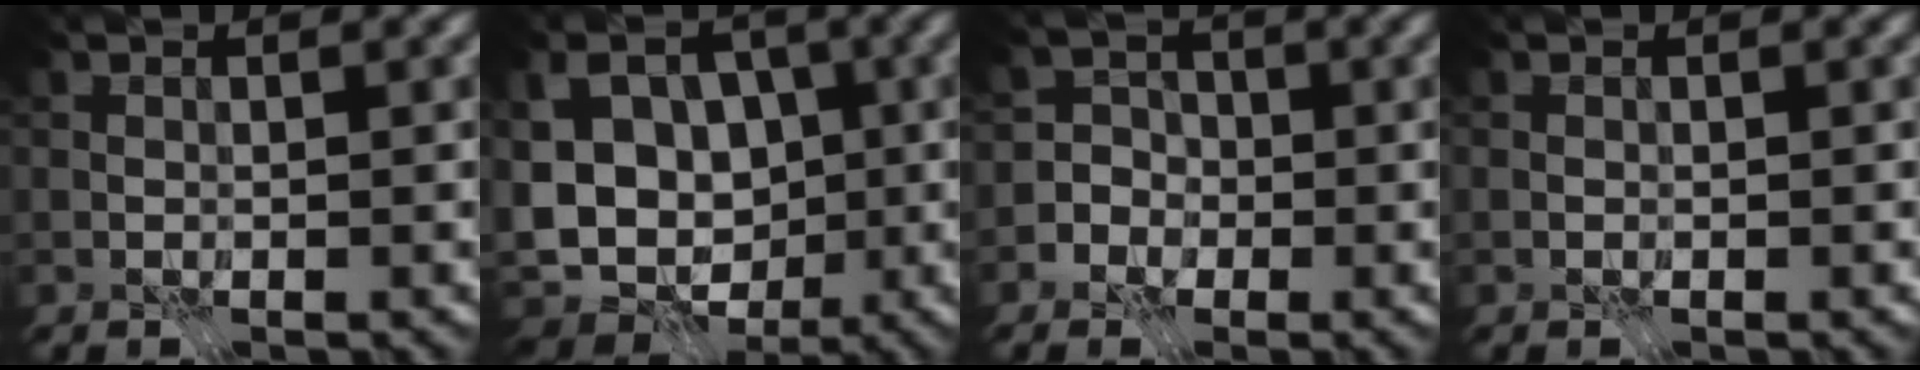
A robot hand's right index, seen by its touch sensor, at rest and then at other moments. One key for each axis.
{"total": 12.5, "fx": -1.3, "fy": 9.2, "fz": 8.3, "tx": -0.105, "ty": 0.019, "tz": -0.036}
{"total": 3.9, "fx": -1.9, "fy": 3.3, "fz": 0.4, "tx": 0.026, "ty": 0.012, "tz": -0.059}
{"total": 0.0}